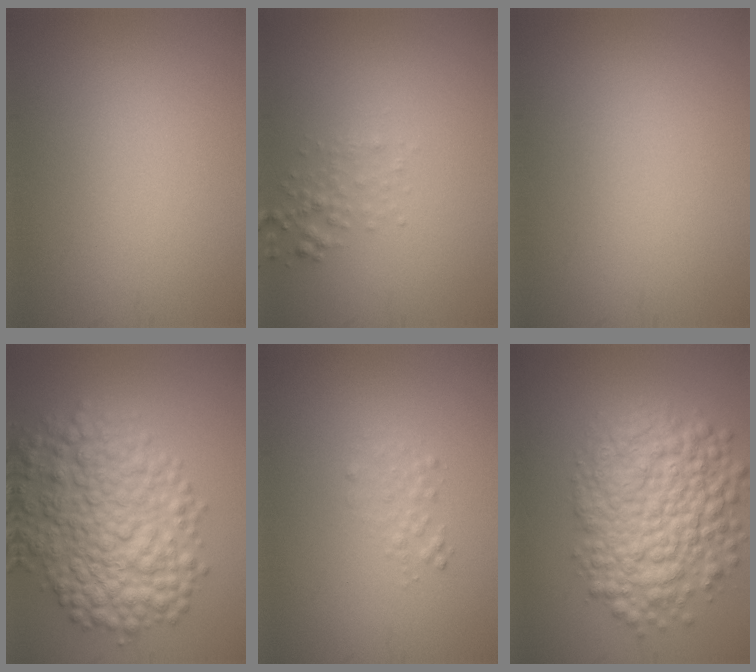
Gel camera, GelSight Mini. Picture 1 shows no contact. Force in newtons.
{"total": 1.6, "press": 1.5, "slide": 0.2}
{"total": 0.0}
{"total": 8.9, "press": 8.9, "slide": 0.2}
{"total": 1.2, "press": 1.2, "slide": 0.0}
{"total": 9.3, "press": 9.3, "slide": 0.3}